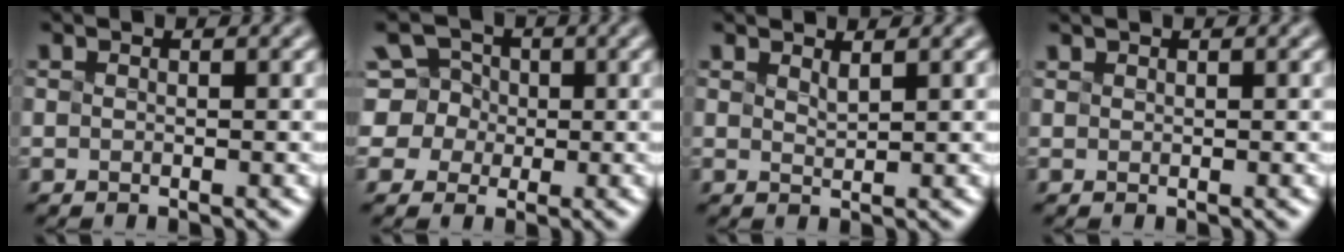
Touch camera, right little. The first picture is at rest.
{"total": 6.7, "force": [2.4, 6.0, 2.0], "torque": [-0.044, 0.049, 0.027]}
{"total": 0.8, "force": [0.6, -0.4, -0.2], "torque": [-0.001, 0.009, 0.024]}
{"total": 1.2, "force": [1.0, 0.5, 0.5], "torque": [-0.007, 0.013, 0.019]}